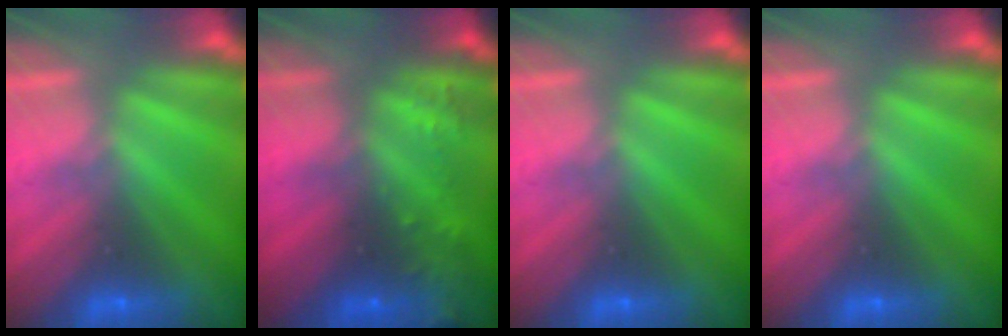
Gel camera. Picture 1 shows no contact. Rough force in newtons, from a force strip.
{"total": 5.8}
{"total": 0.0}
{"total": 0.0}